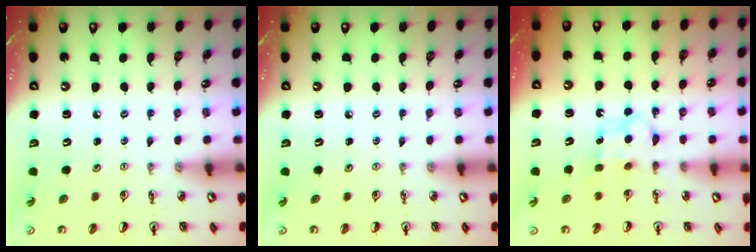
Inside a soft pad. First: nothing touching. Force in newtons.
{"total": 0.0}
{"total": 6.3, "press": 6.3, "slide": 0.5}